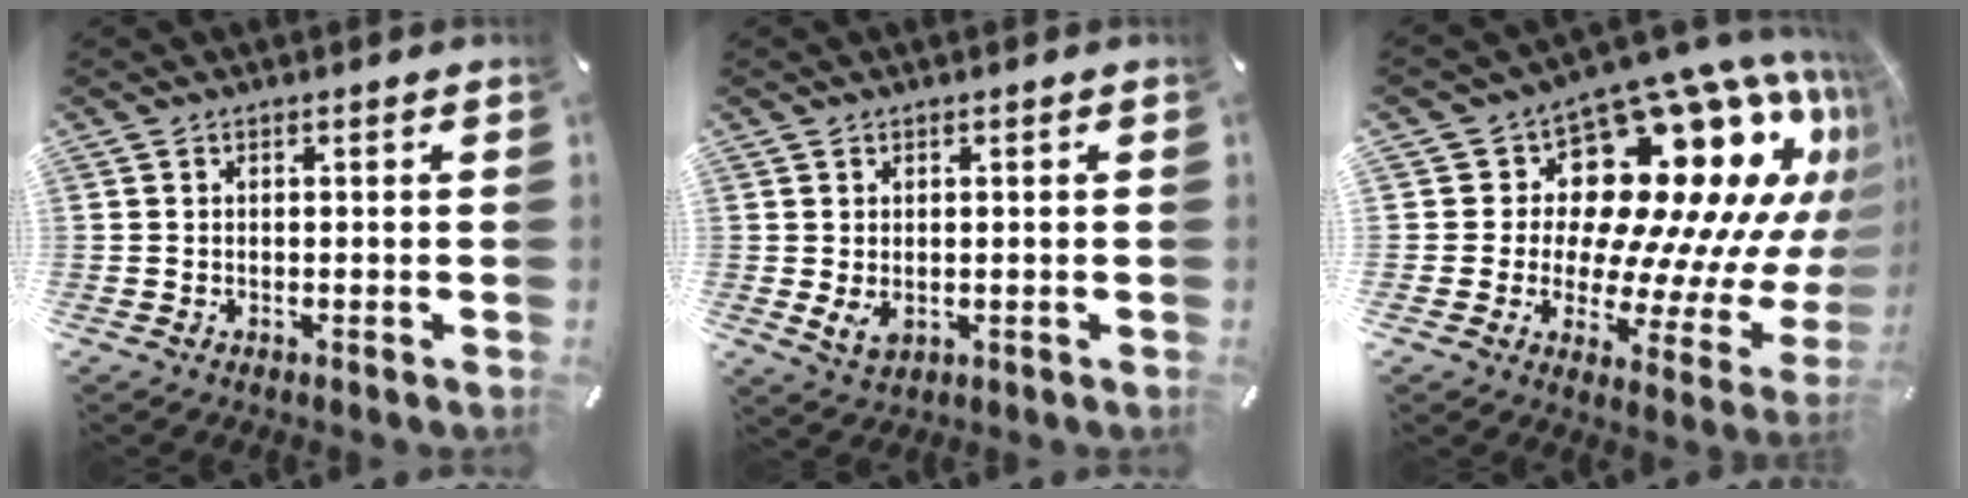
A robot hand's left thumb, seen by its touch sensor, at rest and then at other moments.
{"total": 2.9, "force": [0.0, 2.2, 1.9], "torque": [-0.039, -0.005, -0.002]}
{"total": 20.6, "force": [10.5, 12.4, 12.6], "torque": [-0.159, -0.119, 0.196]}